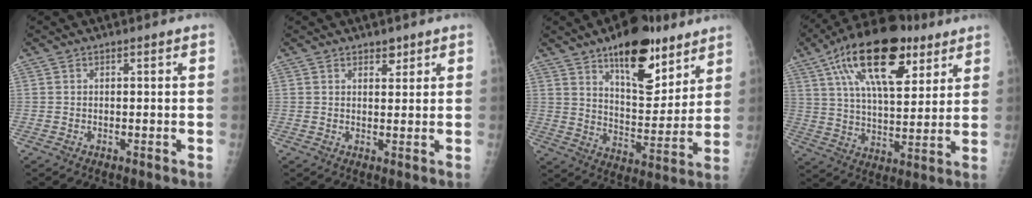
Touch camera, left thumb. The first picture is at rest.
{"total": 2.2, "force": [1.6, 1.2, 0.9], "torque": [0.002, -0.010, 0.022]}
{"total": 17.9, "force": [11.3, 7.8, 11.5], "torque": [-0.117, -0.072, 0.178]}
{"total": 22.0, "force": [11.2, 10.1, 16.1], "torque": [-0.251, -0.022, 0.186]}